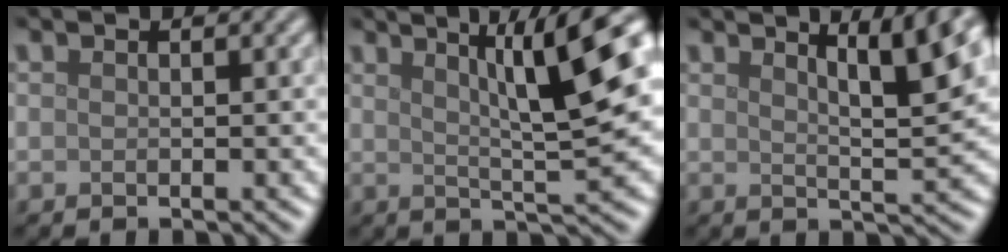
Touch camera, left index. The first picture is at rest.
{"total": 9.7, "force": [3.5, 2.3, 8.8], "torque": [-0.095, 0.029, 0.049]}
{"total": 7.6, "force": [4.2, 1.6, 6.1], "torque": [-0.058, 0.020, 0.055]}